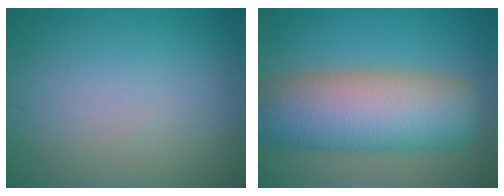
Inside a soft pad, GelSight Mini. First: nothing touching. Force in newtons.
{"total": 11.0, "press": 11.0, "slide": 0.3}